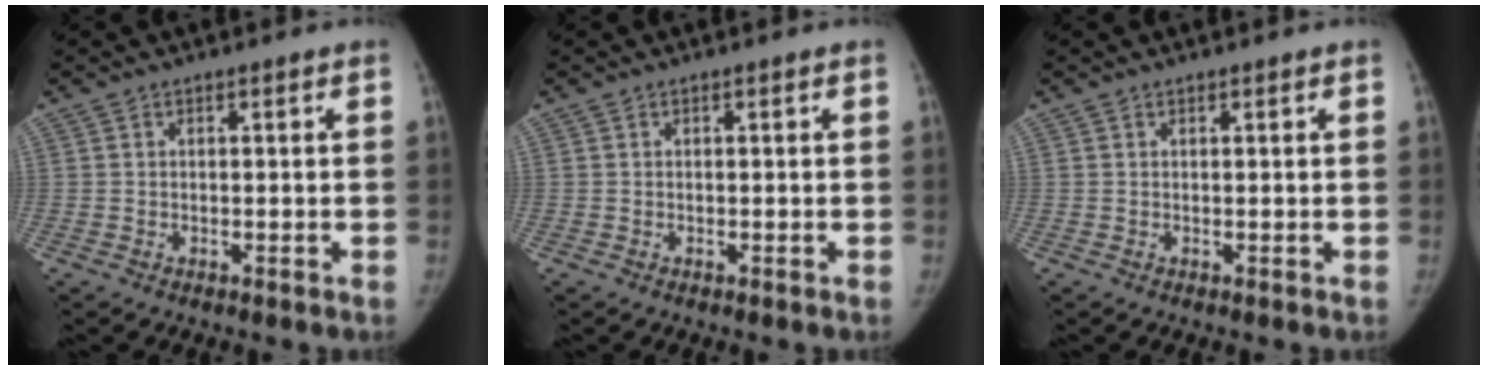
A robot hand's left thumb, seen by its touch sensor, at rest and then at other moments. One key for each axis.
{"total": 0.0}
{"total": 0.0}